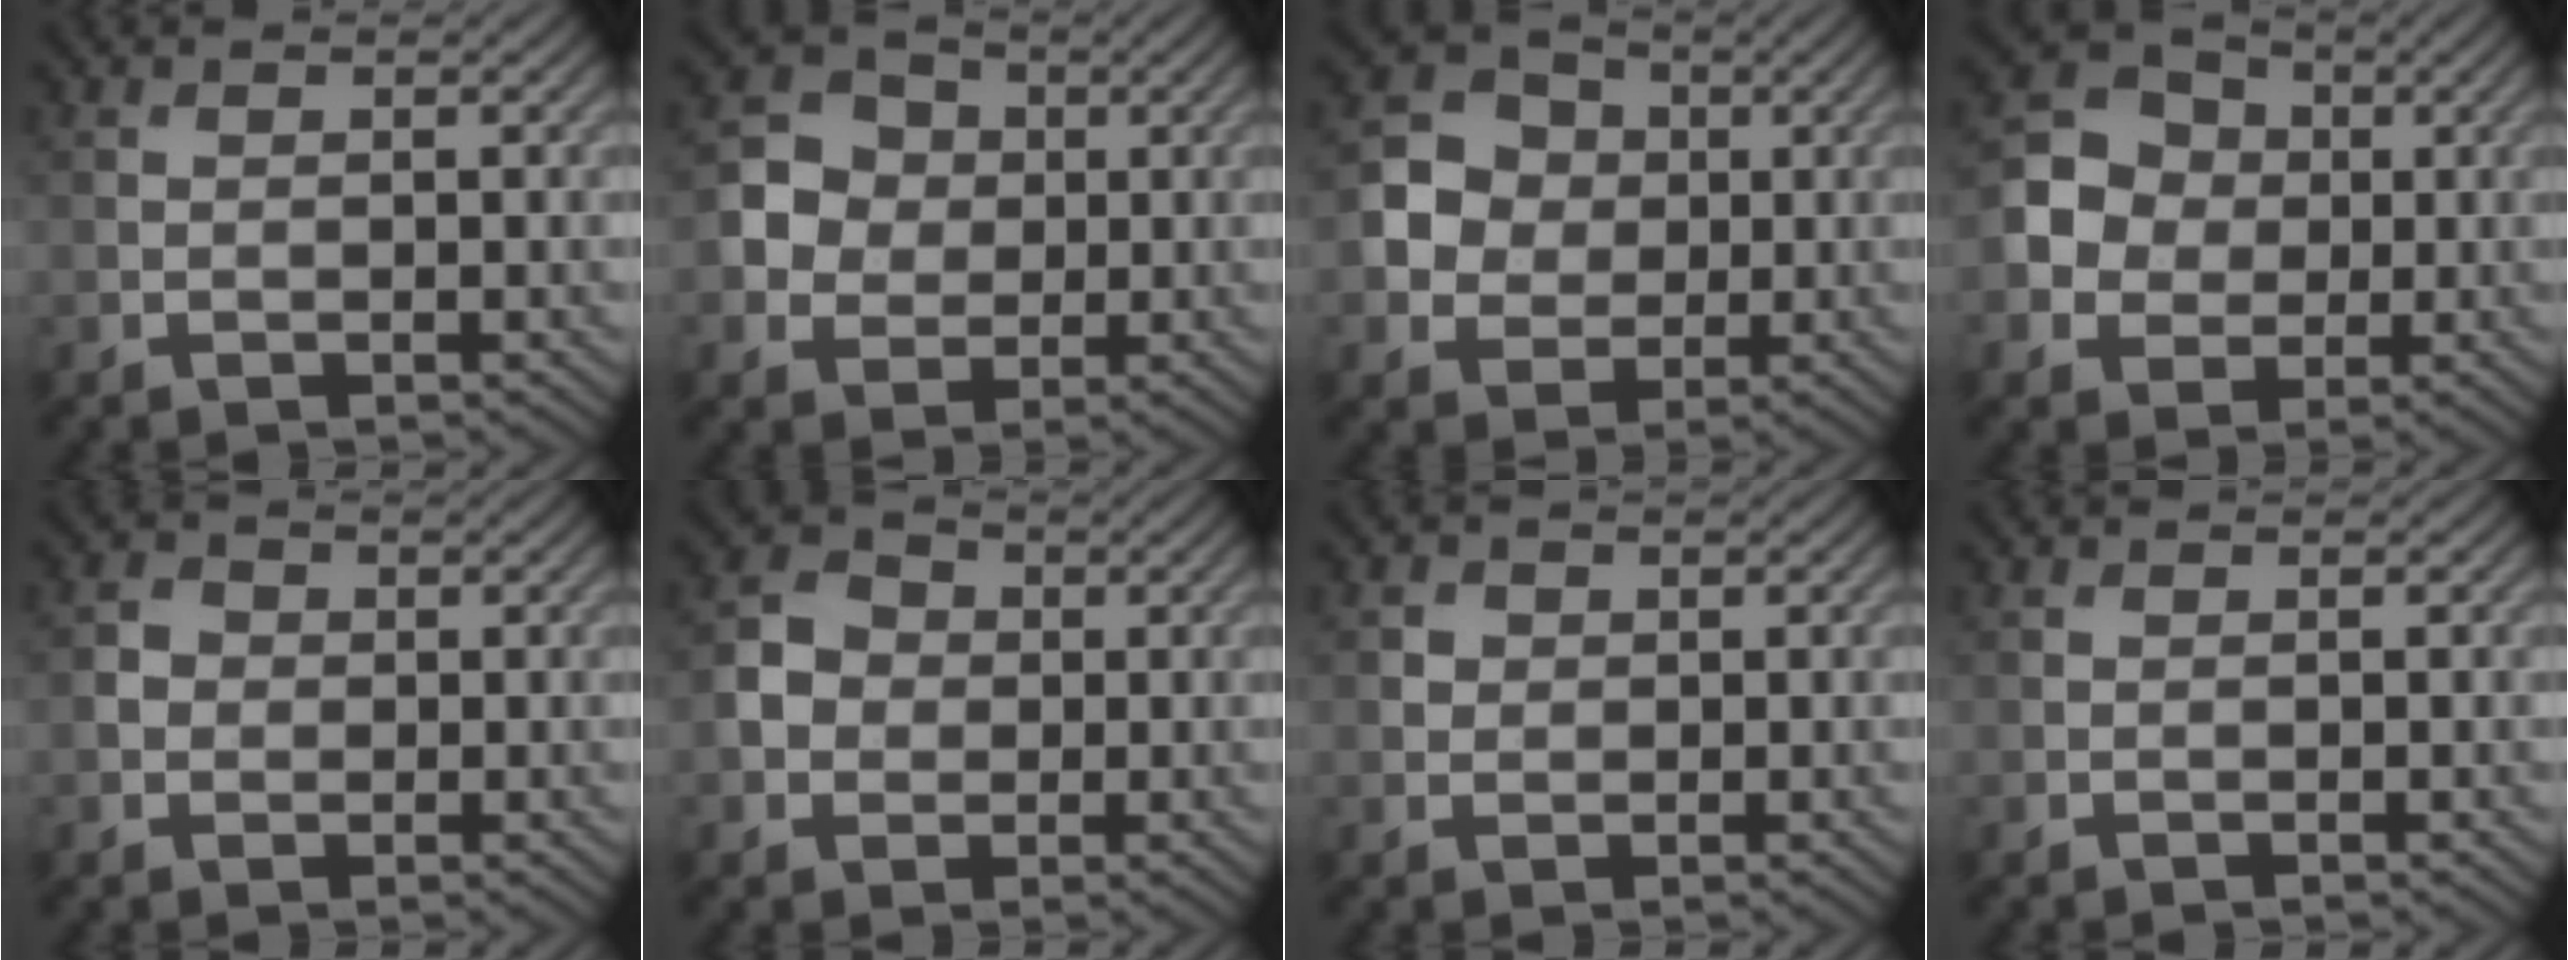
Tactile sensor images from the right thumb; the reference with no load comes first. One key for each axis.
{"total": 5.5, "fx": 0.1, "fy": 5.0, "fz": 2.3, "tx": -0.055, "ty": 0.011, "tz": -0.006}
{"total": 6.6, "fx": 0.1, "fy": 5.9, "fz": 2.9, "tx": -0.067, "ty": 0.008, "tz": -0.011}
{"total": 7.4, "fx": 0.0, "fy": 6.7, "fz": 3.2, "tx": -0.080, "ty": 0.013, "tz": -0.009}
{"total": 2.0, "fx": -0.1, "fy": 1.9, "fz": 0.8, "tx": -0.017, "ty": 0.001, "tz": -0.006}
{"total": 4.4, "fx": -0.3, "fy": 3.9, "fz": 2.0, "tx": -0.047, "ty": 0.008, "tz": -0.011}
{"total": 1.4, "fx": 0.2, "fy": 1.3, "fz": 0.4, "tx": -0.009, "ty": -0.001, "tz": 0.003}
{"total": 0.0}